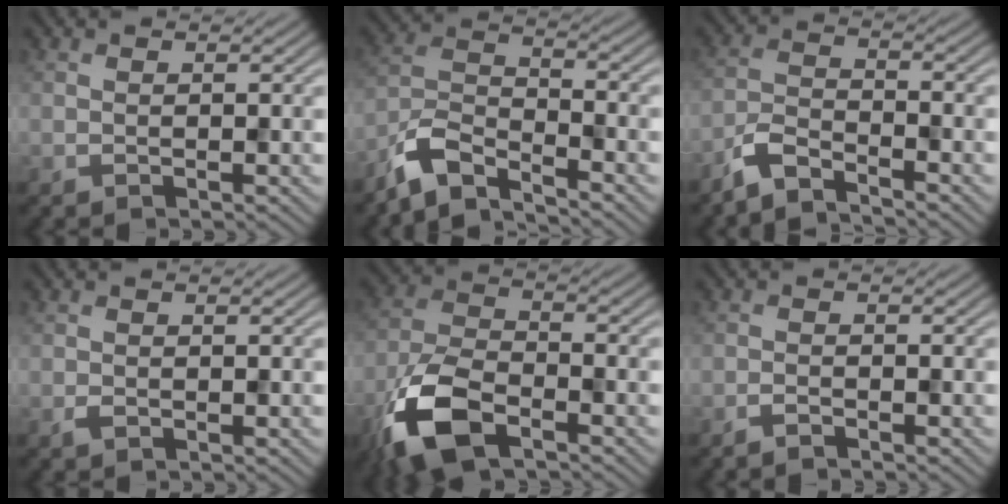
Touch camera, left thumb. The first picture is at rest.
{"total": 6.9, "force": [-5.7, 1.7, 3.4], "torque": [-0.076, -0.003, -0.130]}
{"total": 4.5, "force": [-3.9, 0.9, 2.2], "torque": [-0.050, -0.004, -0.091]}
{"total": 0.8, "force": [-0.3, 0.4, 0.5], "torque": [-0.012, -0.002, -0.006]}
{"total": 10.5, "force": [-6.1, 4.7, 7.2], "torque": [-0.162, -0.015, -0.136]}
{"total": 1.2, "force": [-1.0, 0.1, 0.6], "torque": [-0.012, 0.001, -0.023]}